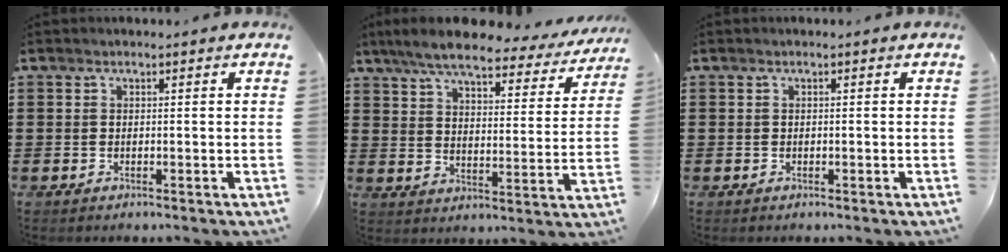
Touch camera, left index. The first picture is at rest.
{"total": 8.0, "force": [6.9, 1.2, 3.9], "torque": [-0.095, -0.037, 0.119]}
{"total": 0.0}